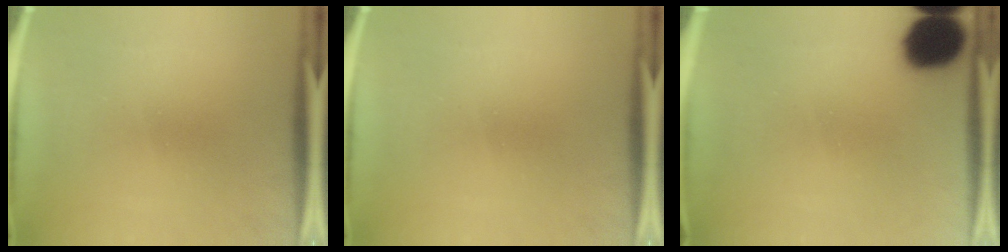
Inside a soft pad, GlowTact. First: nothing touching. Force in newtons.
{"total": 0.0}
{"total": 14.8}